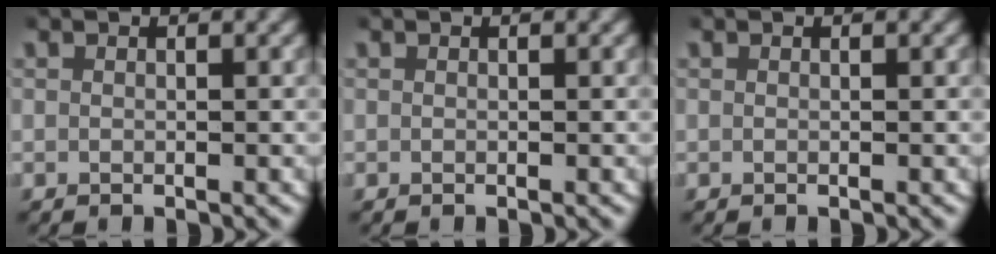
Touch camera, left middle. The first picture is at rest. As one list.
[{"total": 0.0}, {"total": 0.0}]